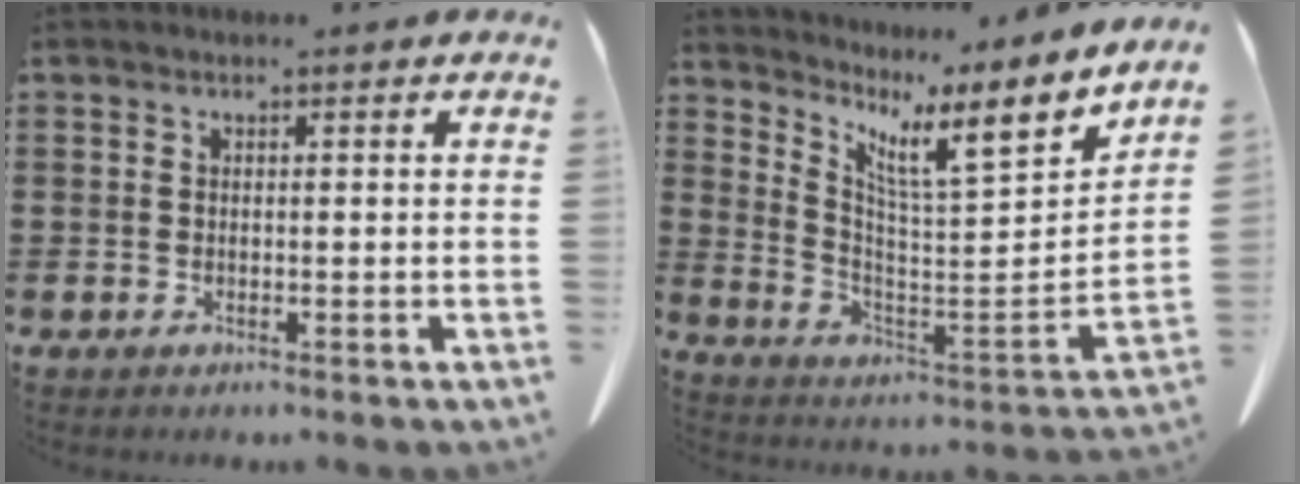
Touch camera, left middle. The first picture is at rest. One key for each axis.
{"total": 8.7, "fx": 6.3, "fy": 1.0, "fz": 5.9, "tx": -0.118, "ty": -0.064, "tz": 0.090}